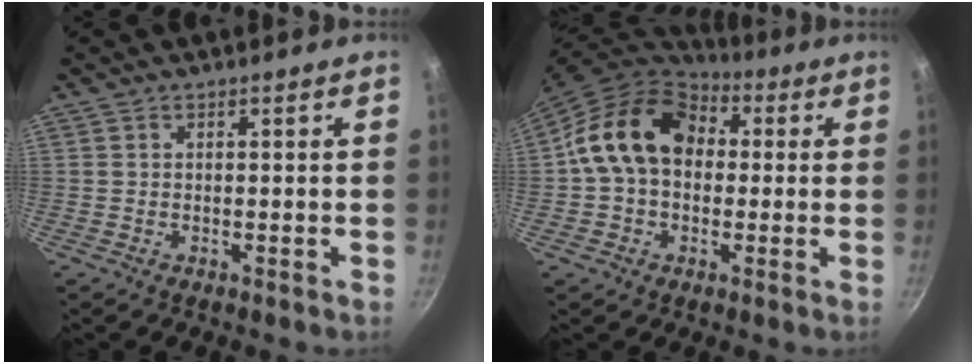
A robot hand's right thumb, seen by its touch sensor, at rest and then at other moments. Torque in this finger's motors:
{"motor_torque": [1.63, 3.03, 1.07, -0.74, 0.20]}